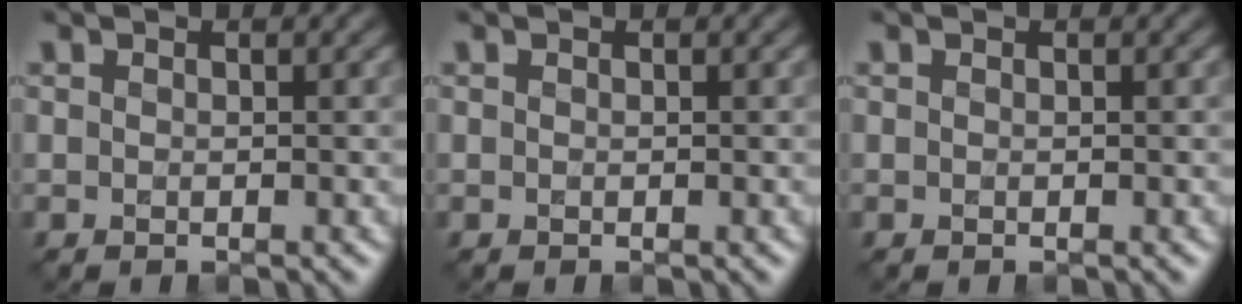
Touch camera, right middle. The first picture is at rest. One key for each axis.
{"total": 0.0}
{"total": 0.0}